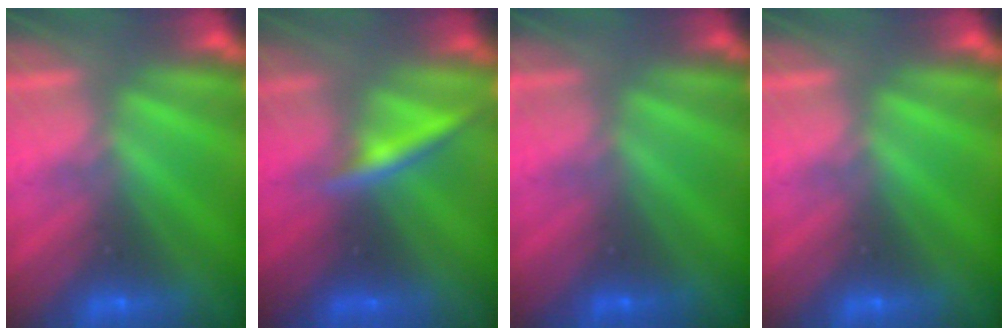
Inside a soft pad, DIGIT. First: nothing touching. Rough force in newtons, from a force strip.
{"total": 2.4}
{"total": 2.4}
{"total": 0.0}